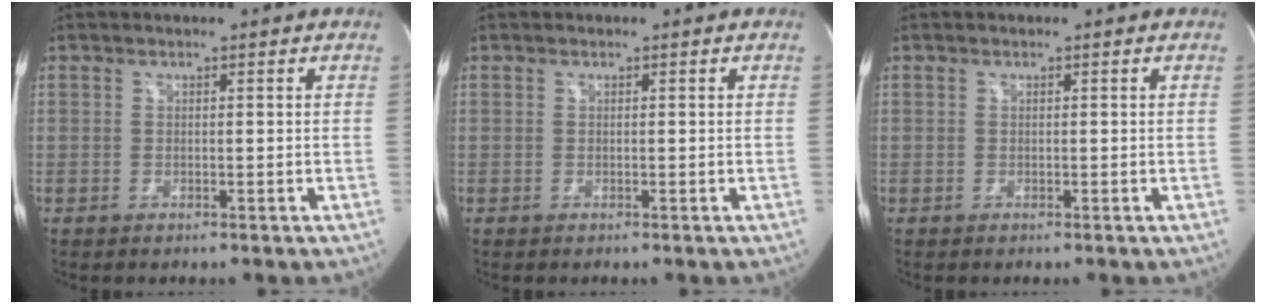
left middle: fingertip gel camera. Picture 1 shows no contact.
{"total": 0.0}
{"total": 0.0}